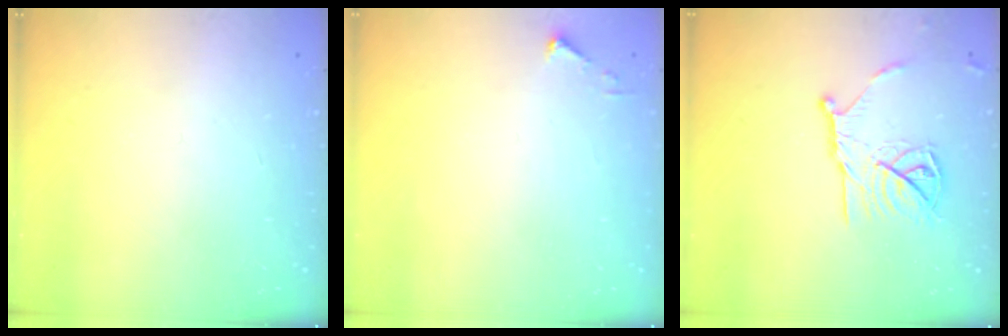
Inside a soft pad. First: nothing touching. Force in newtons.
{"total": 2.7, "press": 2.7, "slide": 0.3}
{"total": 14.3, "press": 14.2, "slide": 0.5}